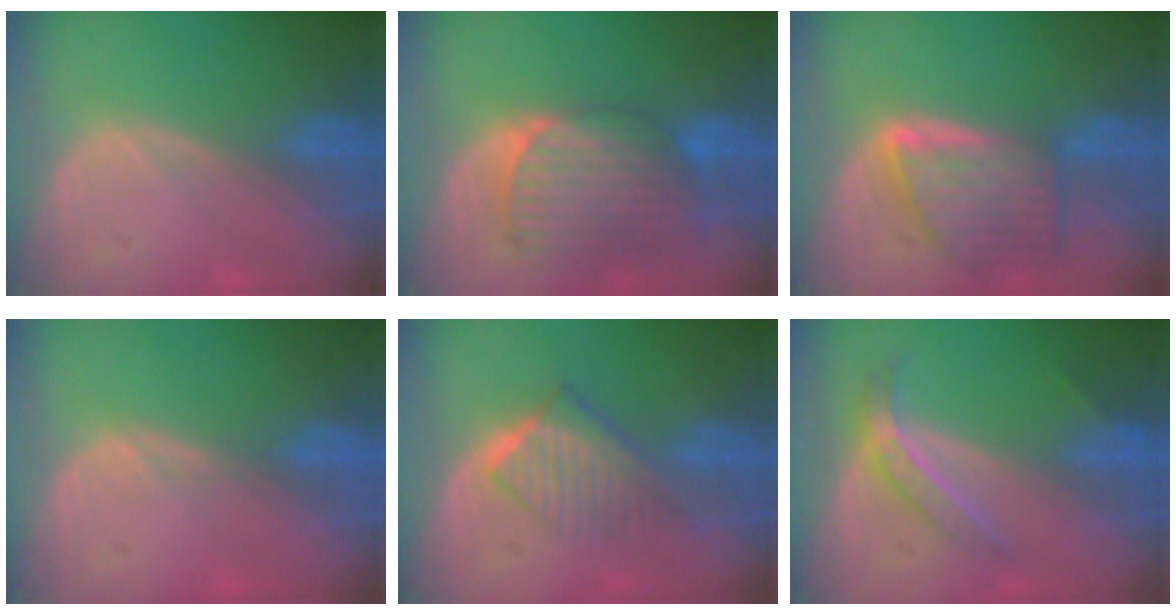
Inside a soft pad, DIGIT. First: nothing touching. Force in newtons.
{"total": 9.2, "press": 8.3, "slide": 3.9}
{"total": 8.1, "press": 7.4, "slide": 3.3}
{"total": 0.8, "press": 0.6, "slide": 0.5}
{"total": 6.5, "press": 5.7, "slide": 3.1}
{"total": 4.2, "press": 4.2, "slide": 0.4}